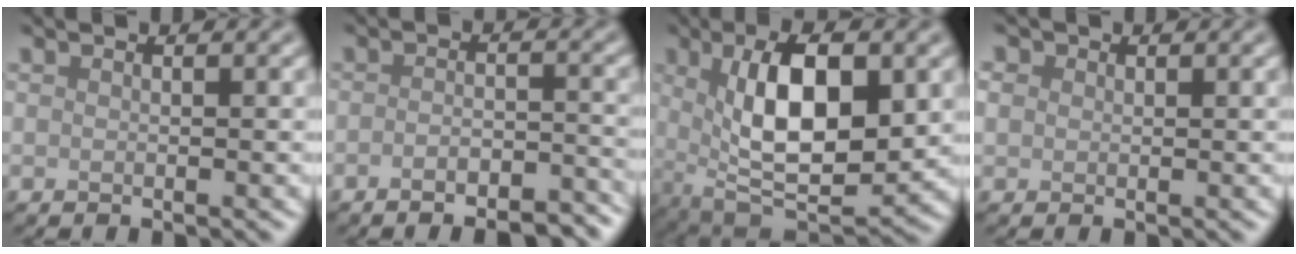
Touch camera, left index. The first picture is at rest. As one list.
[{"total": 4.9, "force": [-3.6, 1.5, 3.0], "torque": [-0.044, 0.002, -0.044]}, {"total": 10.5, "force": [1.7, 4.4, 9.4], "torque": [-0.155, 0.000, 0.026]}, {"total": 1.9, "force": [0.7, 1.6, 0.6], "torque": [-0.012, 0.008, -0.001]}]